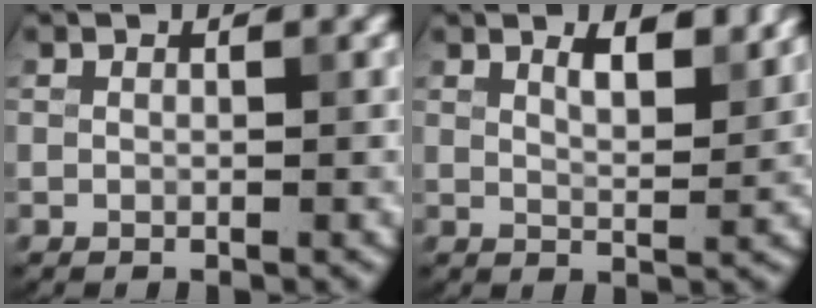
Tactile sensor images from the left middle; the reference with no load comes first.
{"total": 3.4, "force": [2.2, 1.0, 2.3], "torque": [-0.033, 0.000, 0.034]}